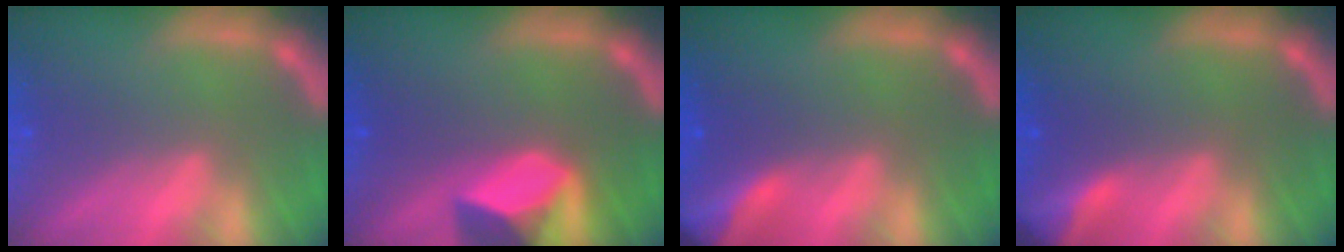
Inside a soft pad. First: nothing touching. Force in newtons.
{"total": 6.4}
{"total": 6.9}
{"total": 4.9}